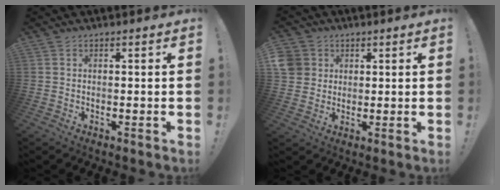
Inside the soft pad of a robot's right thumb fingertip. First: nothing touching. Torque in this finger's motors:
{"motor_torque": [-0.14, 0.26, 0.27, -0.04, 0.00]}